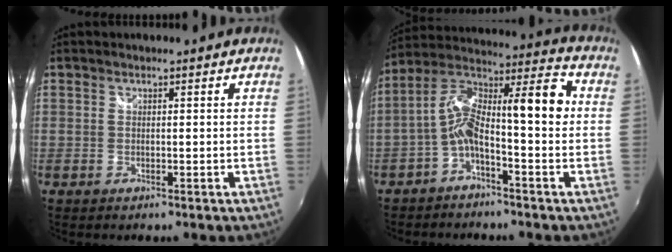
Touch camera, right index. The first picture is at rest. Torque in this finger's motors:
{"motor_torque": [0.55, -0.27, 0.83, 0.12]}